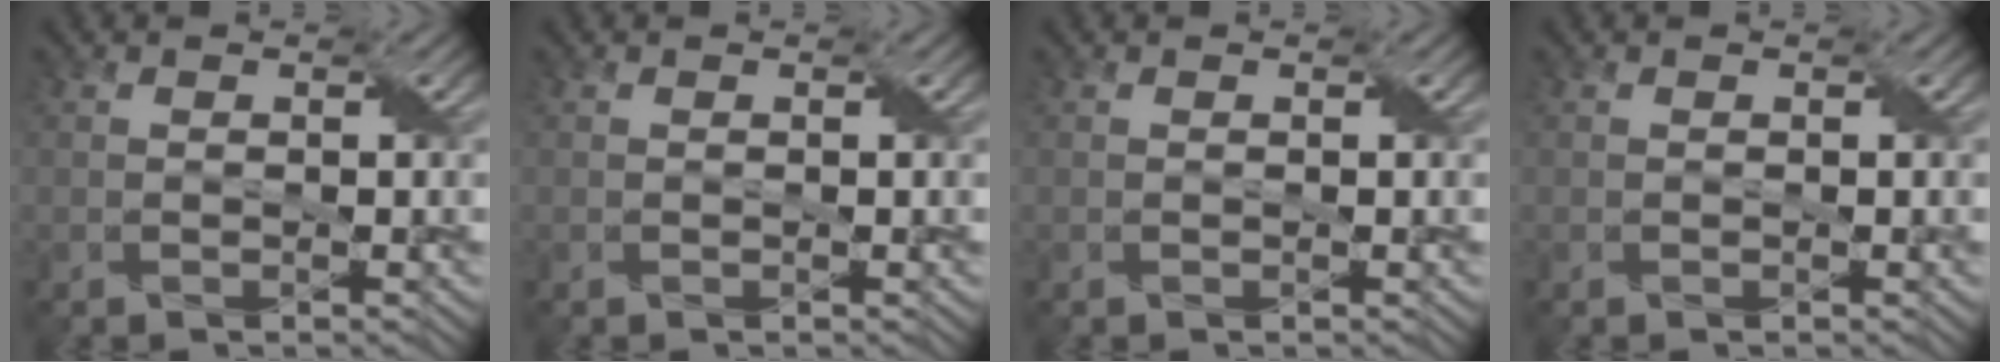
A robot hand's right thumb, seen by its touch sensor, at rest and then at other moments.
{"total": 0.0}
{"total": 0.0}
{"total": 0.0}